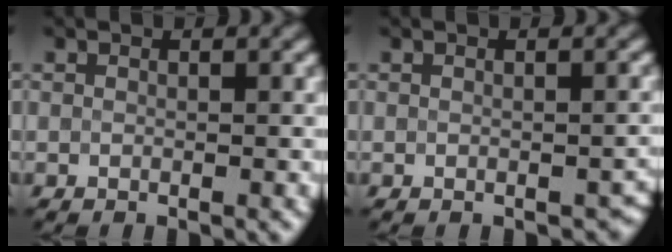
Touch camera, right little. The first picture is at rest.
{"total": 1.9, "force": [-0.8, 1.2, 1.2], "torque": [-0.006, -0.001, -0.007]}